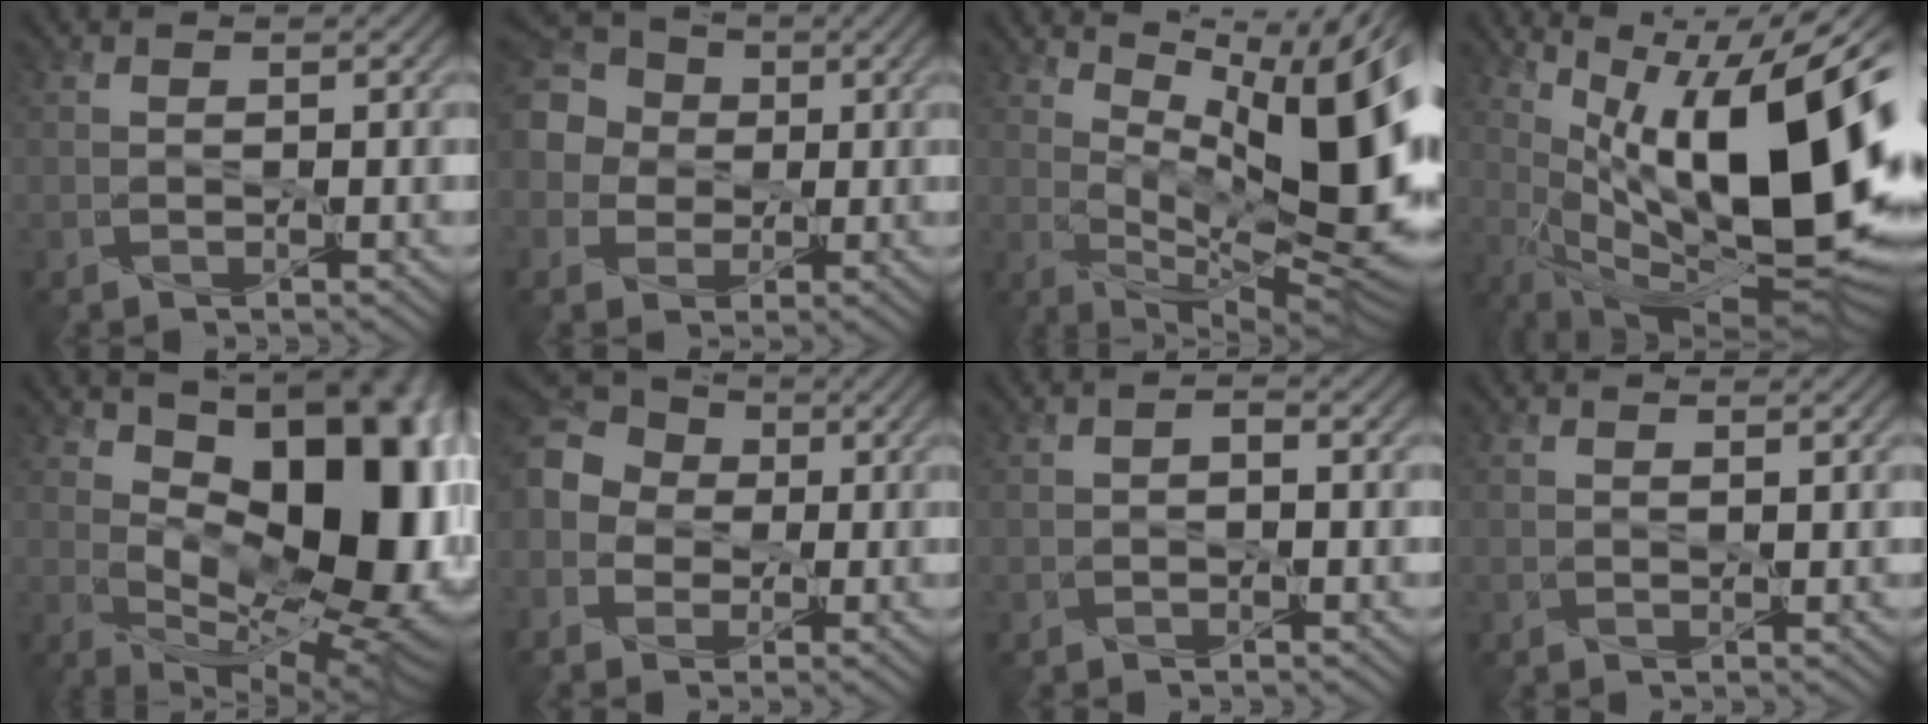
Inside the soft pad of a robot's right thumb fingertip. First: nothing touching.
{"total": 9.6, "force": [1.0, 8.5, 4.3], "torque": [-0.145, 0.023, -0.002]}
{"total": 16.2, "force": [4.9, 5.1, 14.6], "torque": [-0.214, 0.010, 0.093]}
{"total": 20.2, "force": [3.4, 7.2, 18.5], "torque": [-0.276, 0.017, 0.069]}
{"total": 18.3, "force": [4.7, 9.2, 15.1], "torque": [-0.194, 0.013, 0.089]}
{"total": 8.9, "force": [-0.6, 7.7, 4.3], "torque": [-0.134, 0.010, -0.035]}
{"total": 0.8, "force": [-0.2, 0.5, 0.7], "torque": [-0.008, -0.003, -0.001]}
{"total": 0.8, "force": [0.8, -0.1, 0.2], "torque": [-0.006, -0.001, 0.018]}